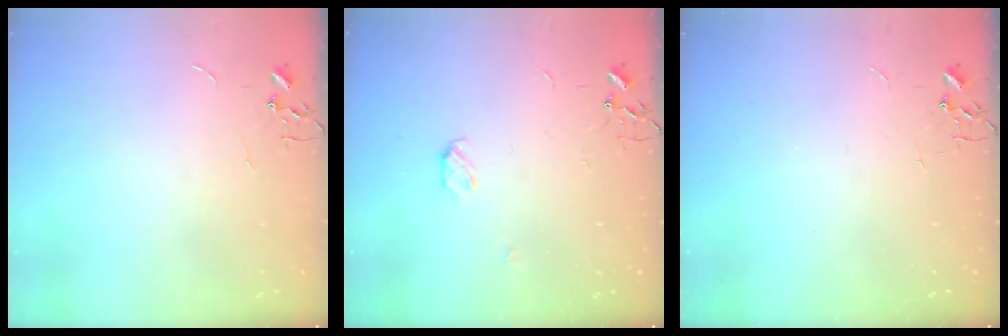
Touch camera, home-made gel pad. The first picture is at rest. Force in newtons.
{"total": 4.0, "press": 4.0, "slide": 0.6}
{"total": 0.0}